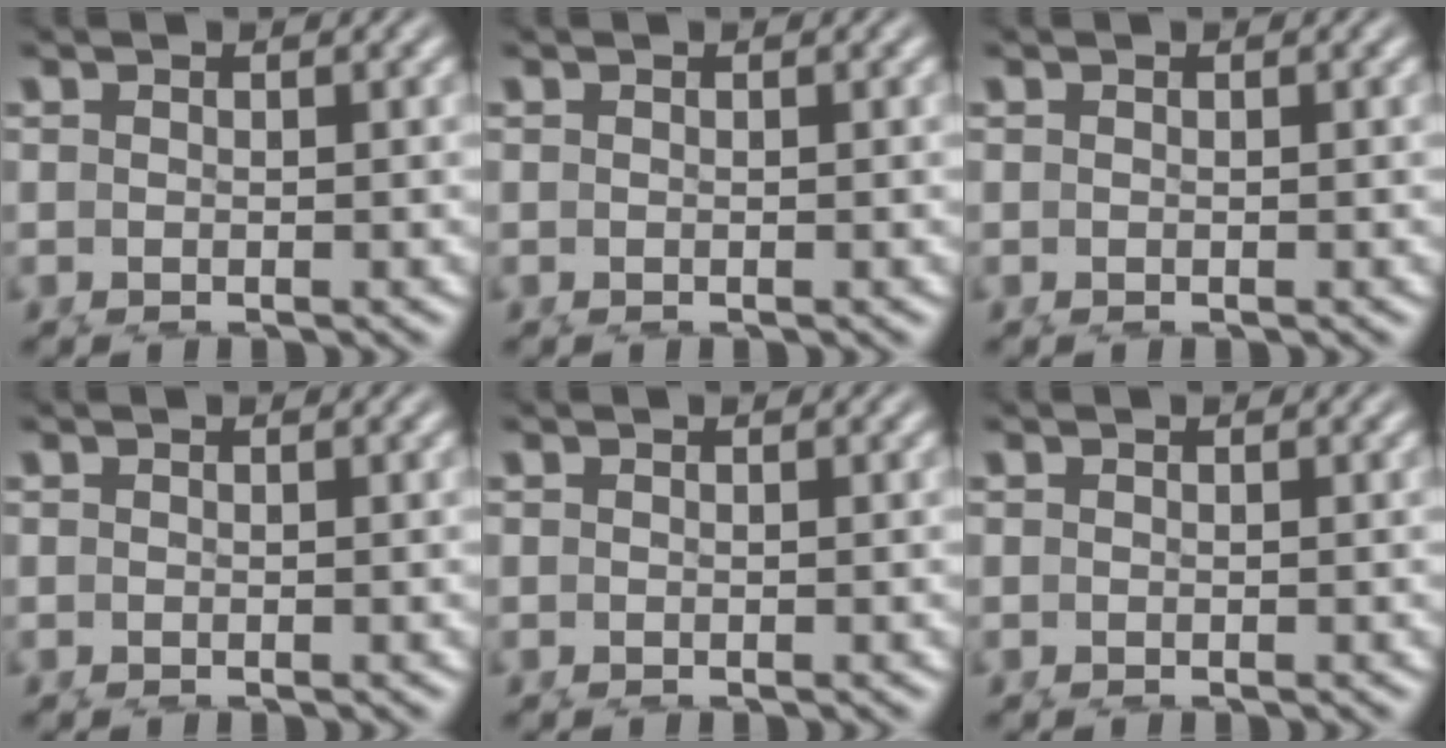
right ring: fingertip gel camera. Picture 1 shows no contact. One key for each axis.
{"total": 0.0}
{"total": 0.0}
{"total": 0.0}
{"total": 0.0}
{"total": 0.0}